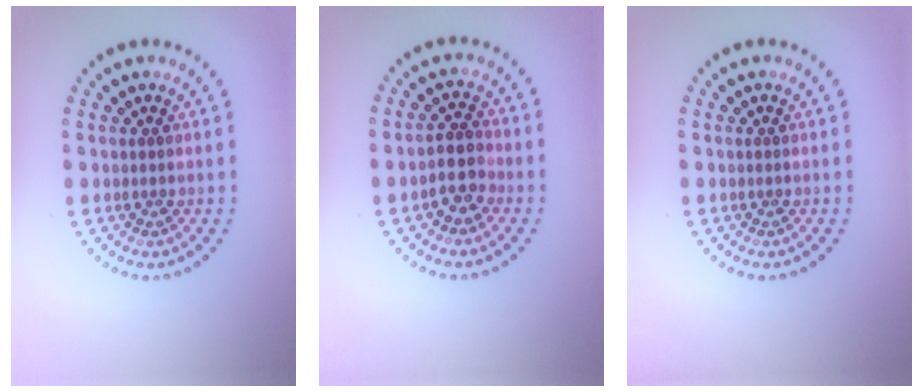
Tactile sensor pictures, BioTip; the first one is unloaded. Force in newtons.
{"total": 2.6, "press": 2.3, "slide": 1.1}
{"total": 0.0}